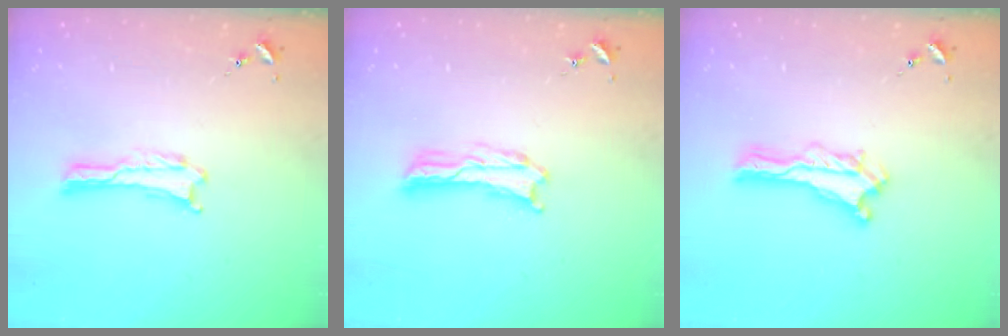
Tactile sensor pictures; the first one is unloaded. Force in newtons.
{"total": 1.0, "press": 1.0, "slide": 0.2}
{"total": 1.2, "press": 1.2, "slide": 0.2}